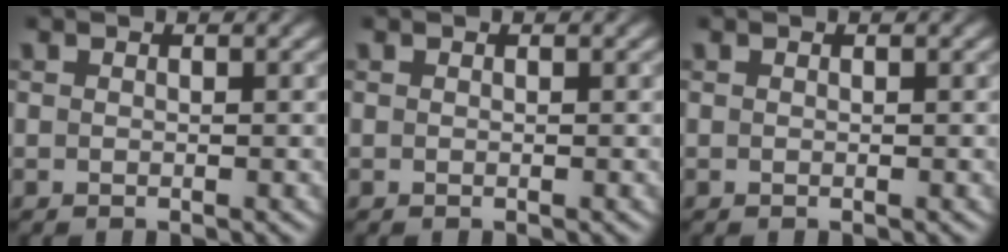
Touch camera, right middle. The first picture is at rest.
{"total": 0.0}
{"total": 0.0}